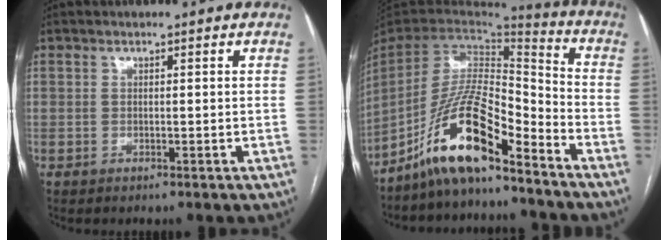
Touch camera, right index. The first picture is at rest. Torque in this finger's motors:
{"motor_torque": [1.13, -1.01, 0.62, 0.10]}